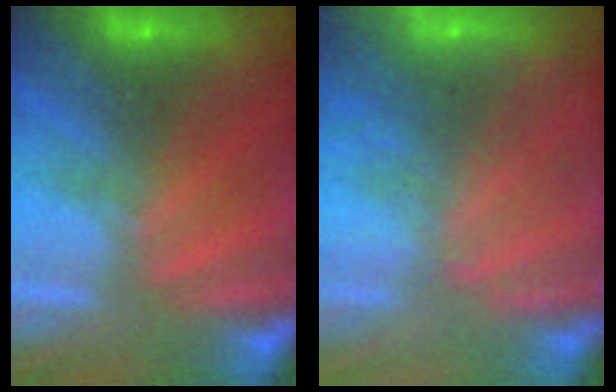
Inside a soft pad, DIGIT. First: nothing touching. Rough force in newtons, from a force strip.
{"total": 5.6}